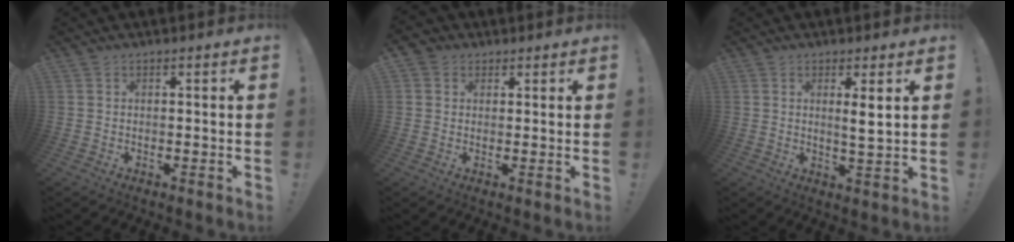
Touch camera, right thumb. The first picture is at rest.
{"total": 3.1, "force": [1.3, 2.7, 1.0], "torque": [-0.017, 0.000, 0.025]}
{"total": 4.1, "force": [1.9, 0.1, 3.6], "torque": [-0.051, -0.017, 0.025]}